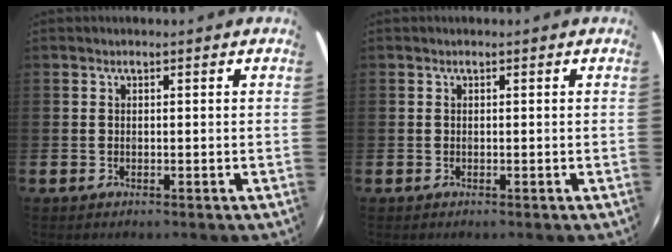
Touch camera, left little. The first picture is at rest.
{"total": 0.0}